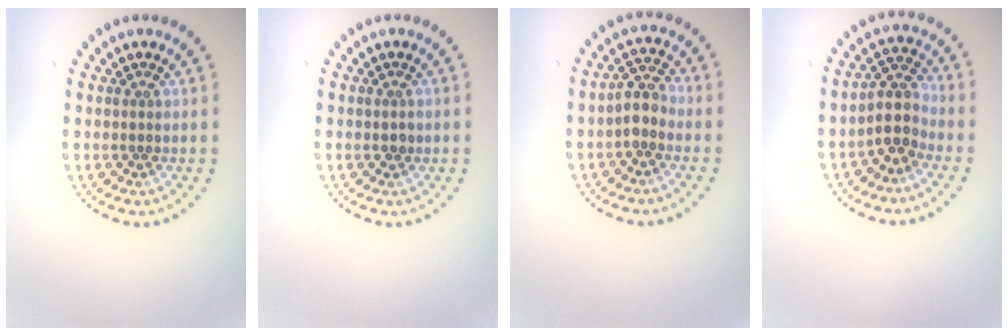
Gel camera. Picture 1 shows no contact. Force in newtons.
{"total": 0.7, "press": 0.7, "slide": 0.0}
{"total": 2.4, "press": 2.0, "slide": 1.3}
{"total": 3.0, "press": 2.3, "slide": 1.8}